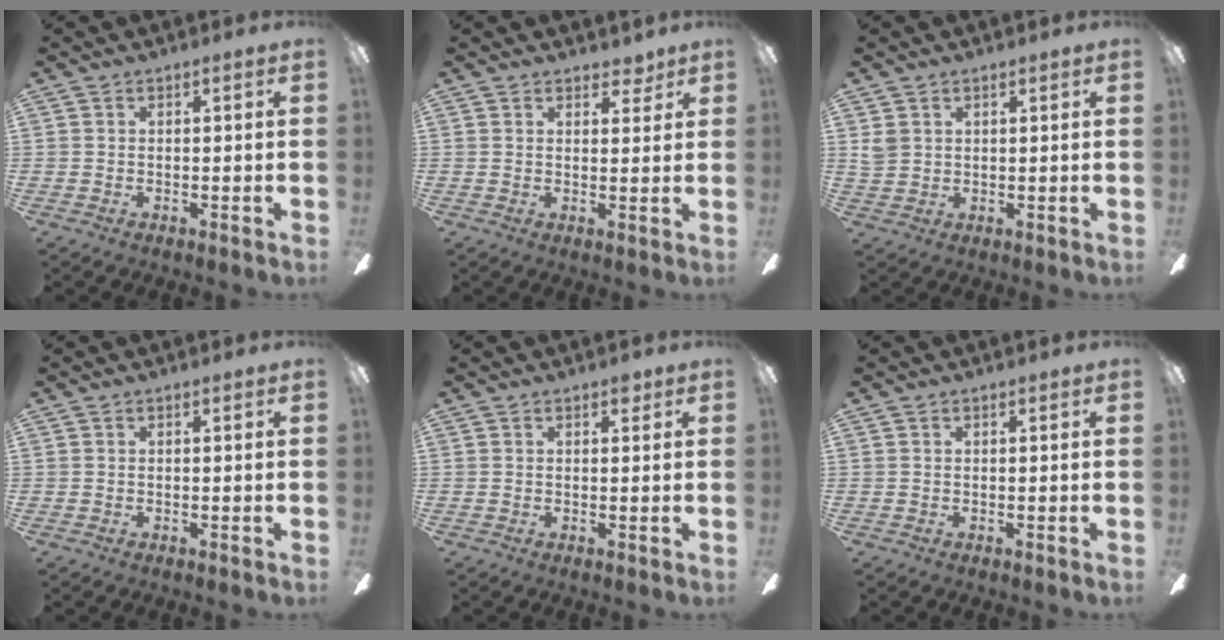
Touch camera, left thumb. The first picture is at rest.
{"total": 3.4, "force": [2.8, 1.7, 0.9], "torque": [0.003, -0.012, 0.048]}
{"total": 3.0, "force": [1.5, 2.4, 1.1], "torque": [-0.016, 0.001, 0.028]}
{"total": 0.0}
{"total": 1.6, "force": [1.1, 1.0, 0.7], "torque": [0.002, -0.003, 0.015]}
{"total": 0.0}